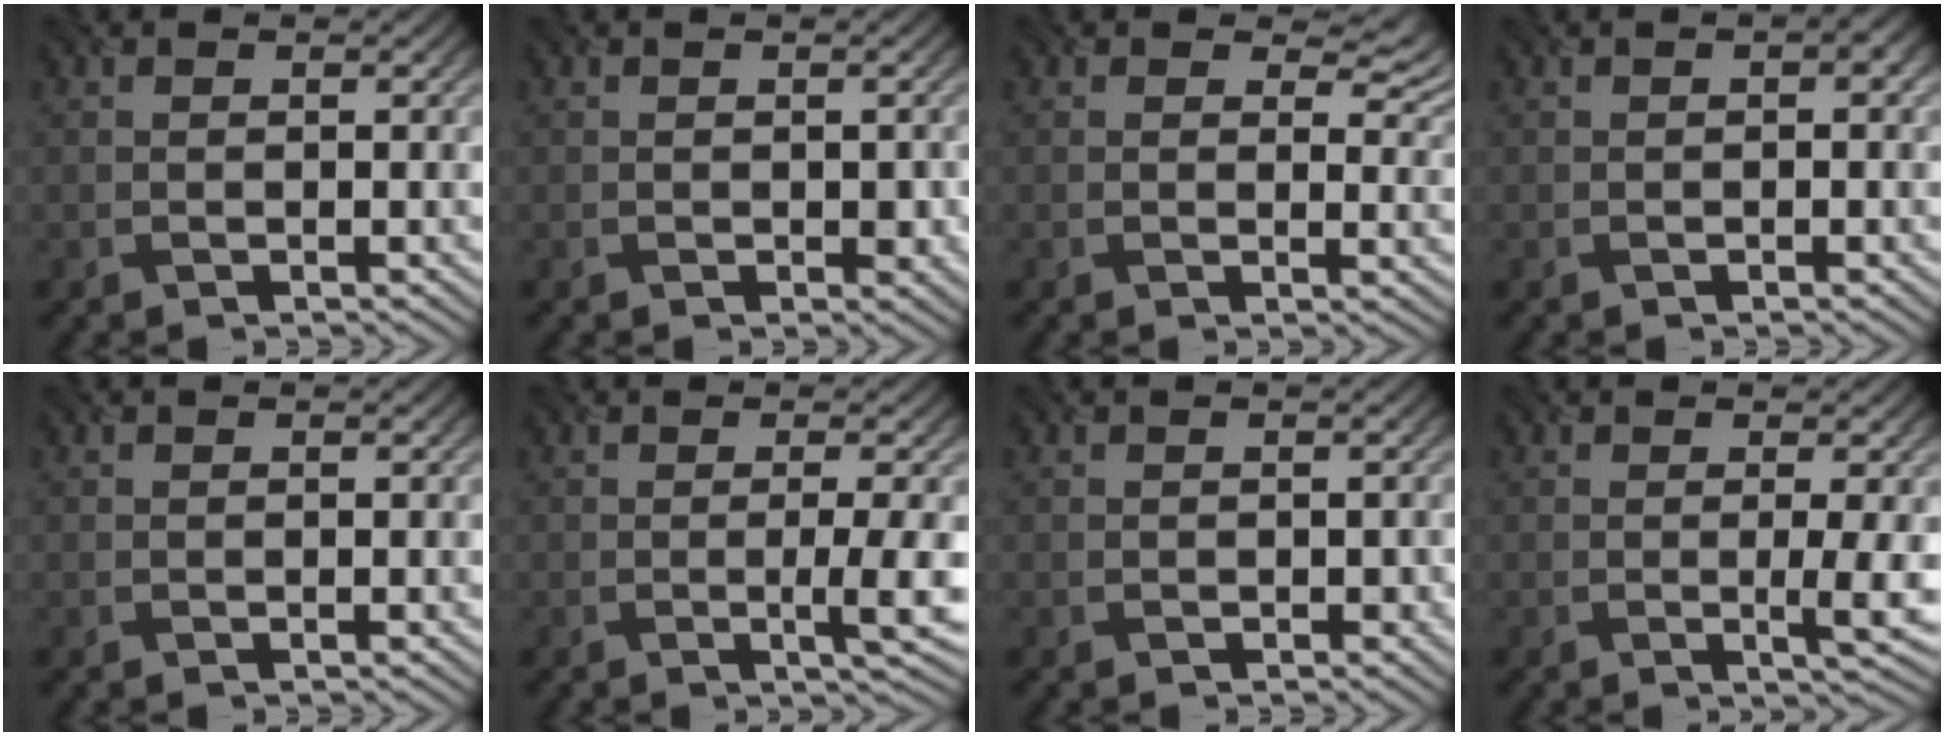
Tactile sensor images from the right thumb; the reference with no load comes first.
{"total": 1.2, "force": [-0.1, 0.9, 0.8], "torque": [-0.012, -0.008, 0.001]}
{"total": 3.7, "force": [2.2, 2.0, 2.2], "torque": [-0.029, -0.008, 0.031]}
{"total": 1.0, "force": [0.0, 0.6, 0.8], "torque": [-0.011, -0.001, 0.000]}
{"total": 0.0}
{"total": 3.5, "force": [-0.3, 0.4, 3.4], "torque": [-0.062, 0.001, -0.007]}
{"total": 0.6, "force": [-0.1, 0.5, 0.1], "torque": [-0.001, -0.007, -0.004]}
{"total": 2.8, "force": [0.0, 0.2, 2.8], "torque": [-0.054, -0.004, -0.002]}